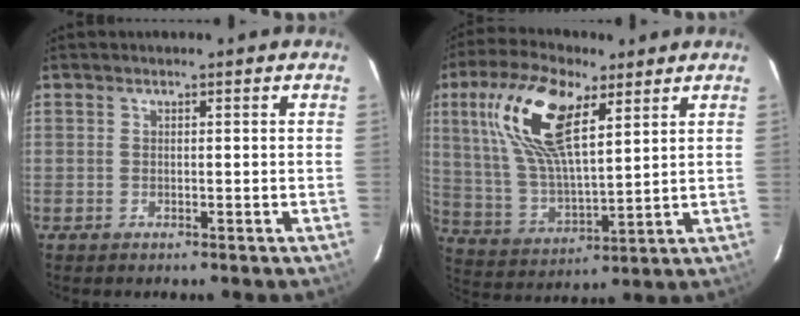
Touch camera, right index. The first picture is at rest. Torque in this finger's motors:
{"motor_torque": [0.71, 0.18, 0.61, 0.21]}